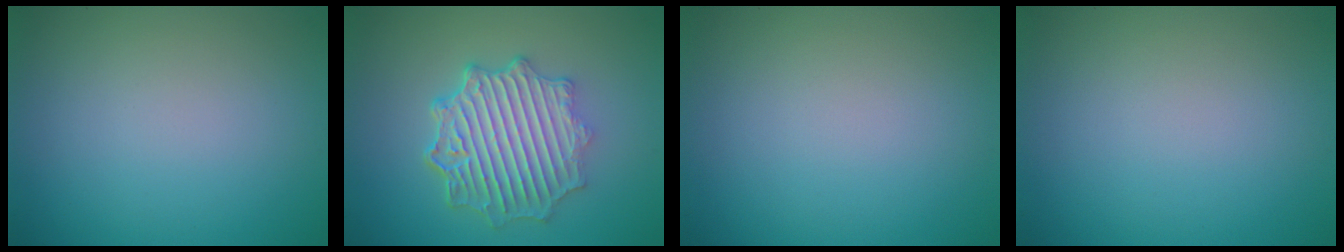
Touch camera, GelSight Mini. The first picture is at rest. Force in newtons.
{"total": 6.6, "press": 5.2, "slide": 4.0}
{"total": 0.0}
{"total": 0.0}